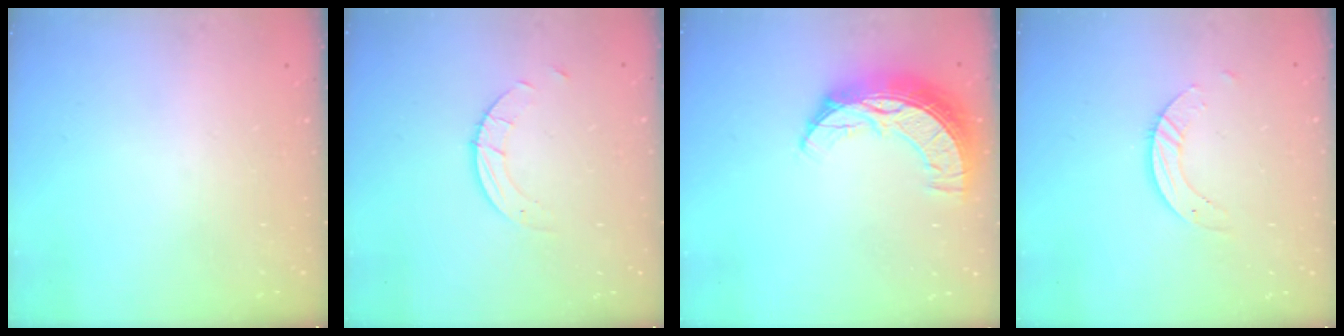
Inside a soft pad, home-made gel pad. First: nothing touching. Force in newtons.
{"total": 3.1, "press": 3.1, "slide": 0.2}
{"total": 13.4, "press": 13.3, "slide": 0.9}
{"total": 4.2, "press": 4.2, "slide": 0.3}